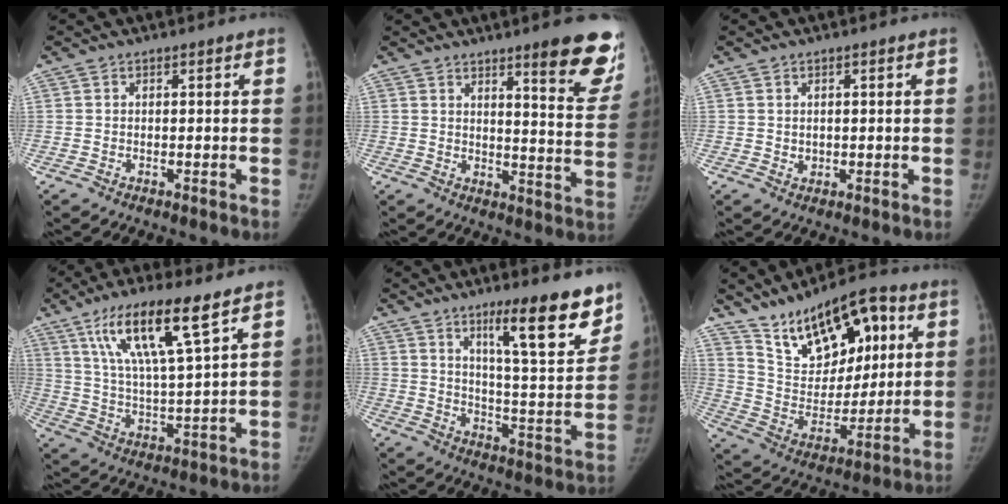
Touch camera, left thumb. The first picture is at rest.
{"total": 14.8, "force": [9.4, 2.7, 11.1], "torque": [-0.101, -0.062, 0.120]}
{"total": 1.1, "force": [0.2, 1.0, 0.5], "torque": [-0.005, -0.002, 0.007]}
{"total": 15.0, "force": [8.5, 2.3, 12.1], "torque": [-0.222, -0.033, 0.163]}
{"total": 16.7, "force": [10.9, 2.9, 12.3], "torque": [-0.143, -0.076, 0.169]}
{"total": 19.3, "force": [9.8, 9.9, 13.4], "torque": [-0.165, -0.034, 0.178]}